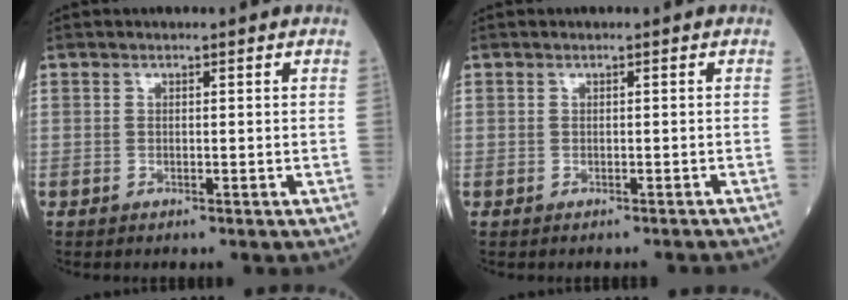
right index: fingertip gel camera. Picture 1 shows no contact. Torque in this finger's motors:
{"motor_torque": [-1.82, -0.32, -1.05, -0.21]}